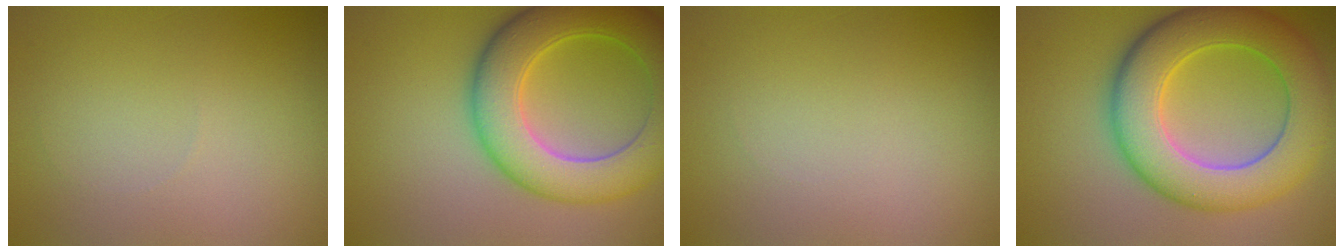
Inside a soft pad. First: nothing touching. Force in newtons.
{"total": 9.3, "press": 9.3, "slide": 0.0}
{"total": 0.0}
{"total": 10.0, "press": 10.0, "slide": 0.4}